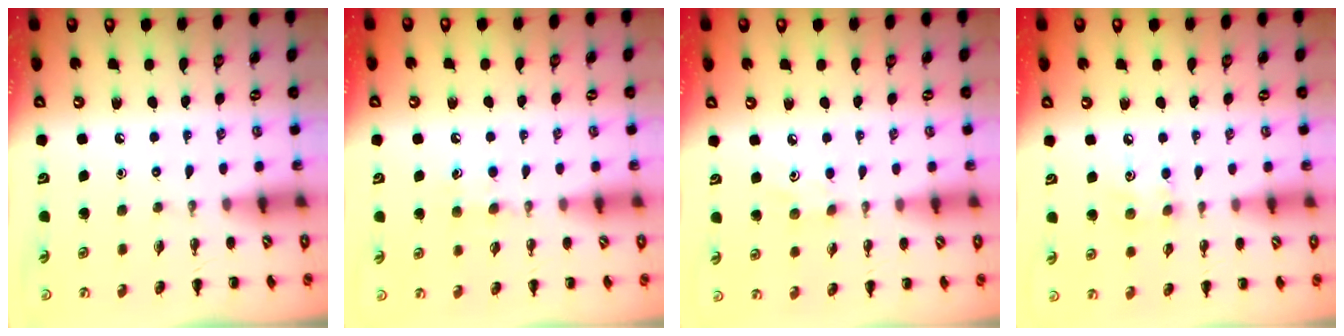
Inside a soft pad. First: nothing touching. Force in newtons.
{"total": 5.5, "press": 5.2, "slide": 1.7}
{"total": 3.0, "press": 2.9, "slide": 0.8}
{"total": 6.9, "press": 6.8, "slide": 1.5}